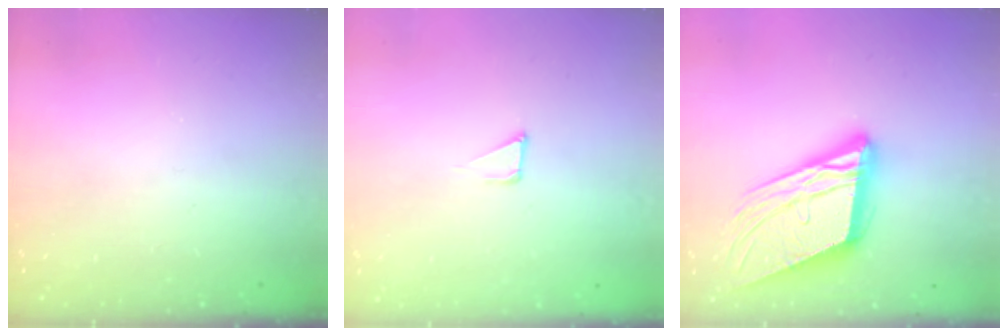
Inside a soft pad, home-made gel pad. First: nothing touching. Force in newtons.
{"total": 2.9, "press": 2.9, "slide": 0.3}
{"total": 18.2, "press": 18.0, "slide": 2.7}